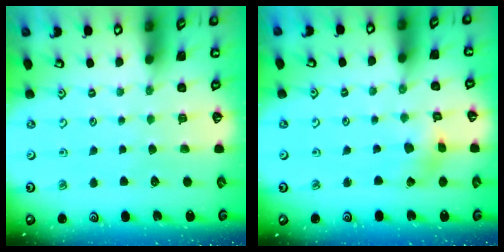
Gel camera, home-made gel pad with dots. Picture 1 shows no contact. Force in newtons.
{"total": 2.8, "press": 2.7, "slide": 0.4}